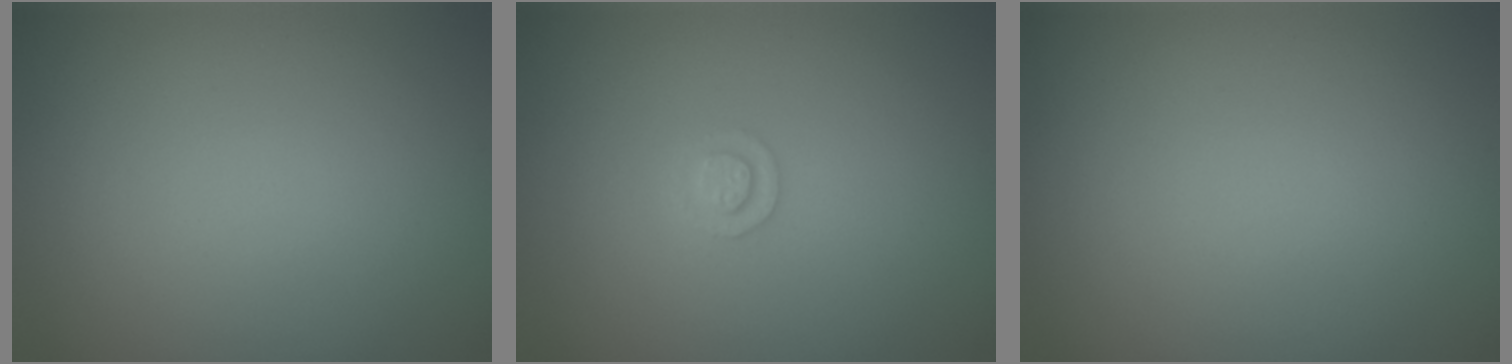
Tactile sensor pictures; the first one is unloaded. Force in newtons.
{"total": 1.3, "press": 1.2, "slide": 0.3}
{"total": 0.0}